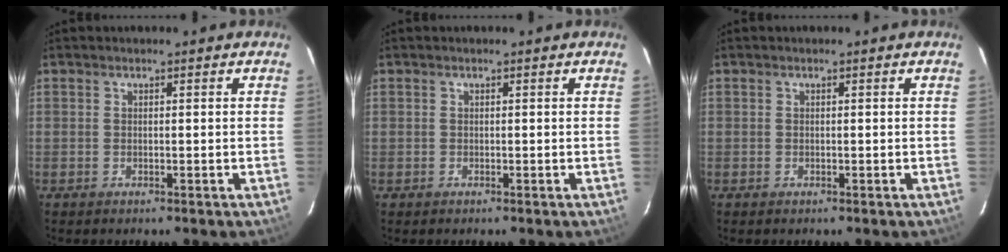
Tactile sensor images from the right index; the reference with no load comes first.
{"total": 0.8, "force": [-0.2, 0.7, -0.1], "torque": [0.000, 0.003, -0.002]}
{"total": 0.0}